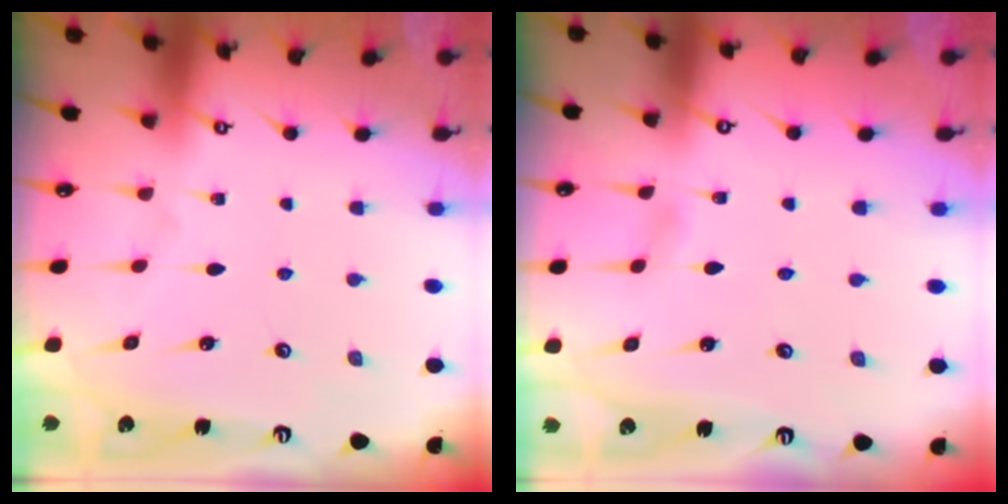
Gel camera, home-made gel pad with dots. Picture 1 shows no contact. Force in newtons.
{"total": 3.5, "press": 3.4, "slide": 0.6}